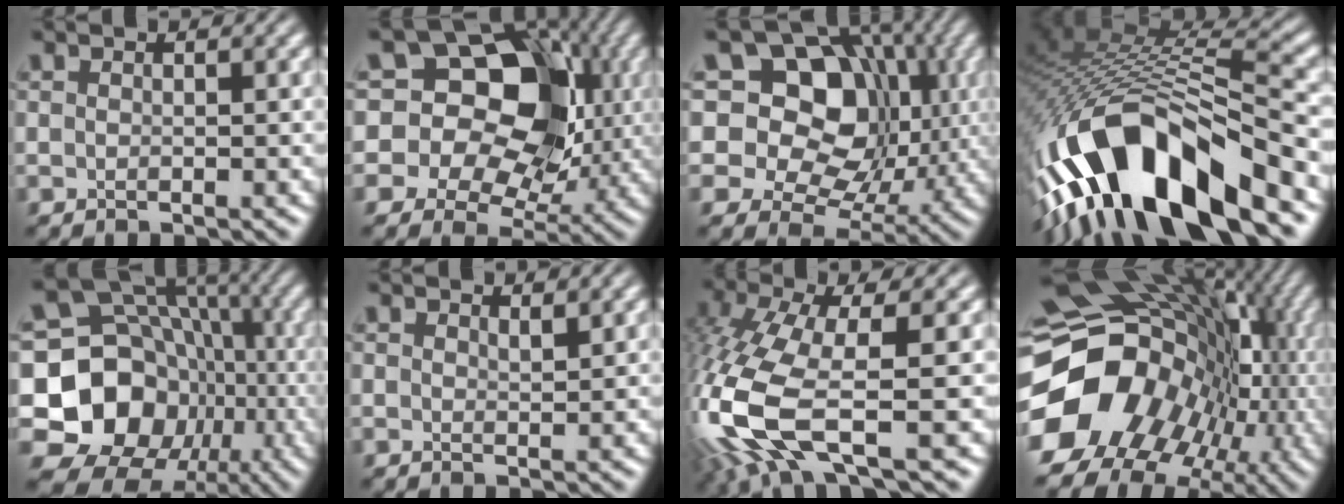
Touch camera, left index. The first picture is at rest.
{"total": 16.8, "force": [3.4, 13.2, 9.9], "torque": [-0.160, 0.040, 0.046]}
{"total": 13.6, "force": [3.8, 10.6, 7.6], "torque": [-0.134, 0.043, 0.050]}
{"total": 14.7, "force": [-8.7, 4.9, 10.8], "torque": [-0.203, 0.018, -0.136]}
{"total": 14.3, "force": [-3.2, 12.2, 6.7], "torque": [-0.136, -0.018, -0.060]}
{"total": 0.7, "force": [0.7, -0.2, 0.0], "torque": [0.000, -0.002, 0.017]}
{"total": 10.8, "force": [-3.5, 3.6, 9.6], "torque": [-0.241, -0.013, -0.064]}
{"total": 18.9, "force": [-3.4, 15.5, 10.2], "torque": [-0.177, -0.010, -0.039]}